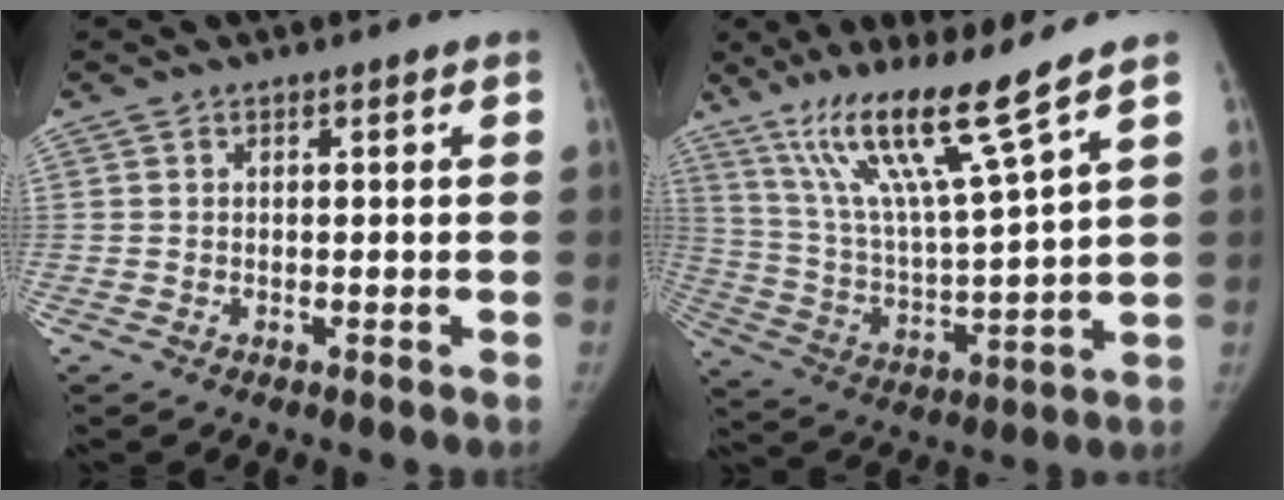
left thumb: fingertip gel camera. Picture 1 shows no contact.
{"total": 15.8, "force": [10.8, -0.2, 11.5], "torque": [-0.204, -0.060, 0.207]}